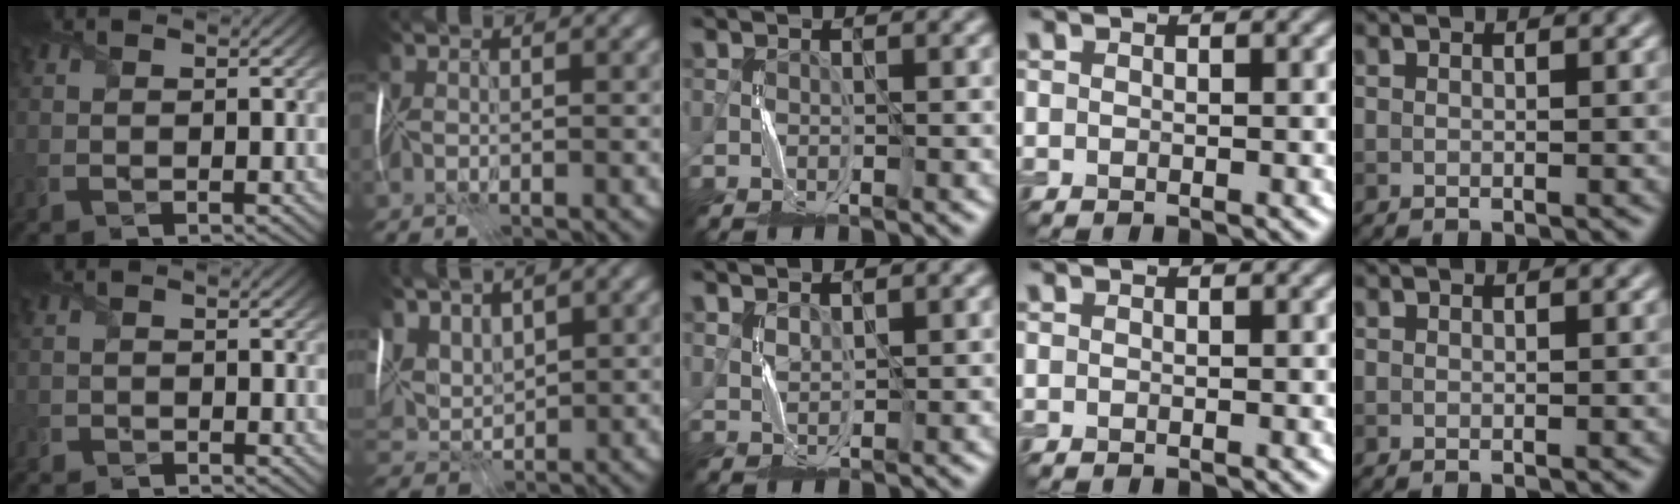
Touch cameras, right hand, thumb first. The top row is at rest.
{"thumb": {"total": 1.8, "force": [-1.7, 0.2, -0.4], "torque": [0.015, -0.001, -0.041]}, "index": {"total": 6.2, "force": [4.5, 3.1, 3.0], "torque": [-0.084, 0.020, 0.086]}, "middle": {"total": 1.5, "force": [1.3, 0.5, 0.5], "torque": [-0.015, 0.000, 0.033]}}